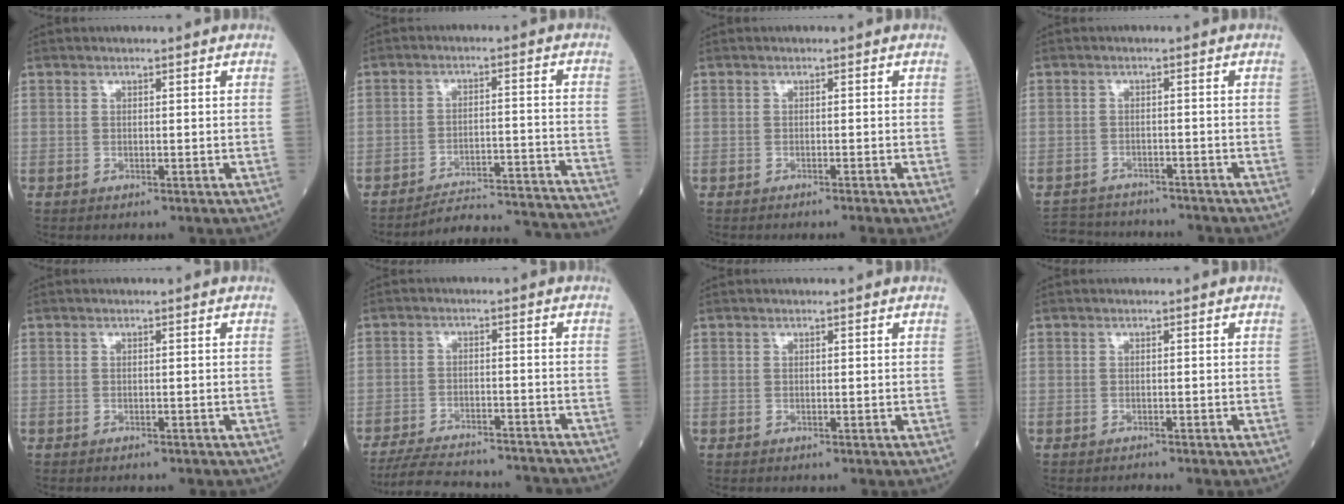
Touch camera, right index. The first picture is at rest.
{"total": 19.7, "force": [-19.4, -1.1, 3.3], "torque": [-0.016, 0.001, -0.255]}
{"total": 2.0, "force": [-1.7, -0.7, 0.8], "torque": [-0.004, 0.006, -0.024]}
{"total": 9.9, "force": [-9.4, 2.0, 2.1], "torque": [-0.042, 0.008, -0.130]}
{"total": 1.6, "force": [-1.5, 0.5, 0.6], "torque": [-0.013, -0.003, -0.014]}
{"total": 17.4, "force": [-16.2, 2.9, 5.6], "torque": [-0.118, -0.013, -0.223]}
{"total": 0.0}
{"total": 0.8, "force": [-0.8, -0.3, 0.0], "torque": [-0.001, -0.001, -0.012]}